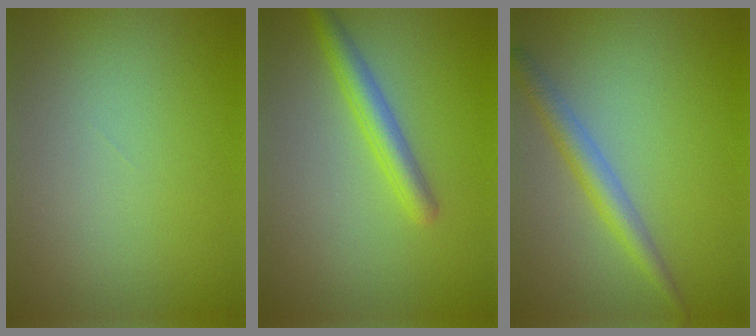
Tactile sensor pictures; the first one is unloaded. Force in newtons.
{"total": 2.8, "press": 2.8, "slide": 0.2}
{"total": 2.7, "press": 2.7, "slide": 0.2}